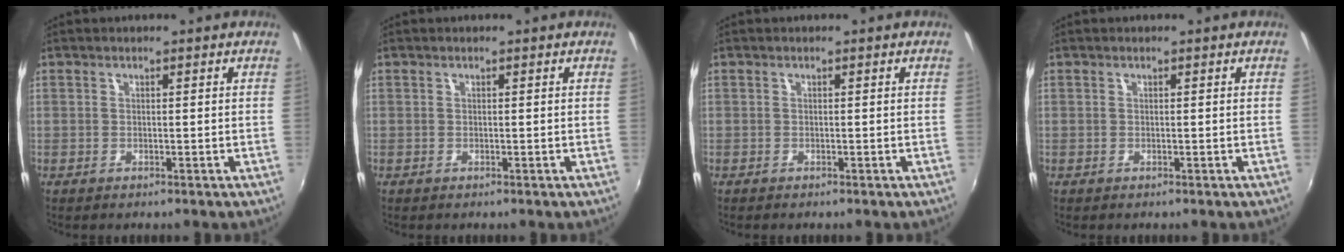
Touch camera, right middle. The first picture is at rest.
{"total": 0.0}
{"total": 0.0}
{"total": 0.0}